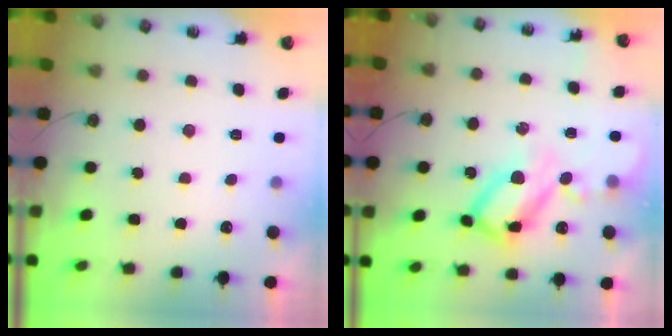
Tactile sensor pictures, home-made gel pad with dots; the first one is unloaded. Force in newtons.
{"total": 16.4, "press": 16.2, "slide": 2.1}